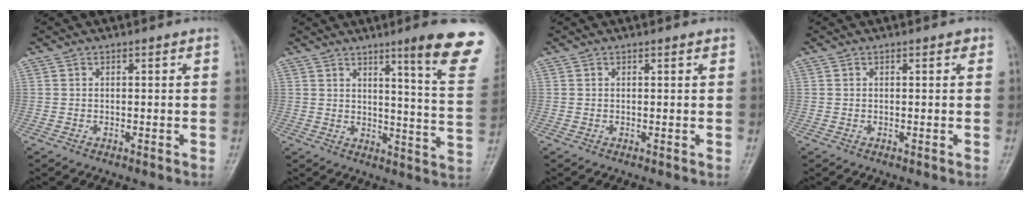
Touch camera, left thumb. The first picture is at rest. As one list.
[{"total": 15.7, "force": [9.5, 1.0, 12.5], "torque": [-0.138, -0.059, 0.118]}, {"total": 0.7, "force": [0.5, 0.2, 0.4], "torque": [-0.007, -0.001, 0.004]}, {"total": 0.6, "force": [0.3, 0.3, 0.4], "torque": [-0.004, -0.001, 0.001]}]